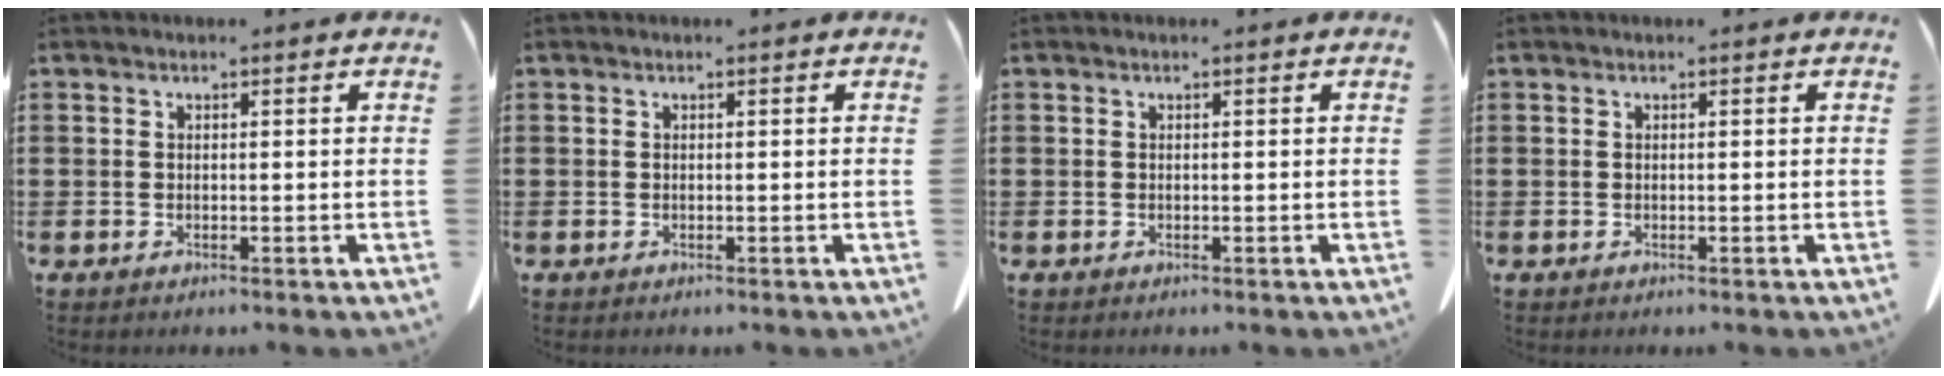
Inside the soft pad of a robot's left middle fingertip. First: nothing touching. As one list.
[{"total": 0.0}, {"total": 0.0}, {"total": 0.0}]